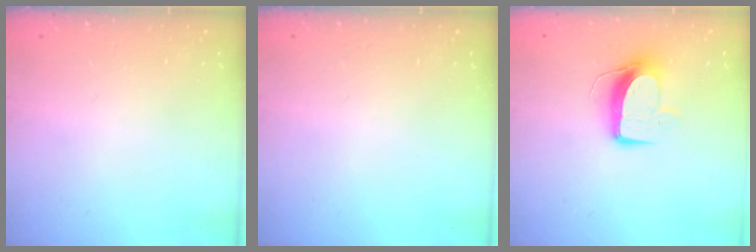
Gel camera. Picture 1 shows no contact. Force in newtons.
{"total": 0.0}
{"total": 8.9, "press": 8.9, "slide": 0.7}